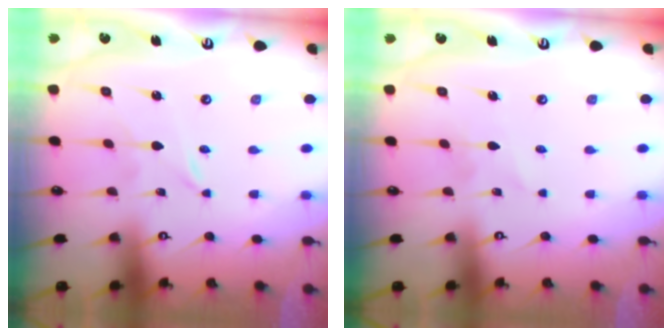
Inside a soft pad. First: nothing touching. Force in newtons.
{"total": 1.5, "press": 1.5, "slide": 0.1}